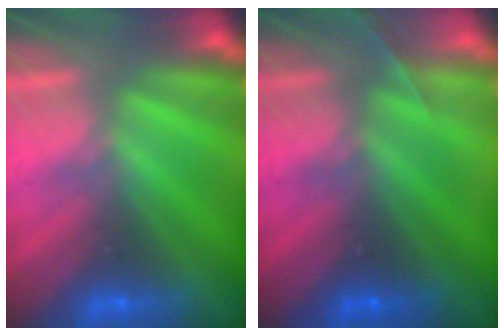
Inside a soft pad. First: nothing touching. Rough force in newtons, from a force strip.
{"total": 1.4}